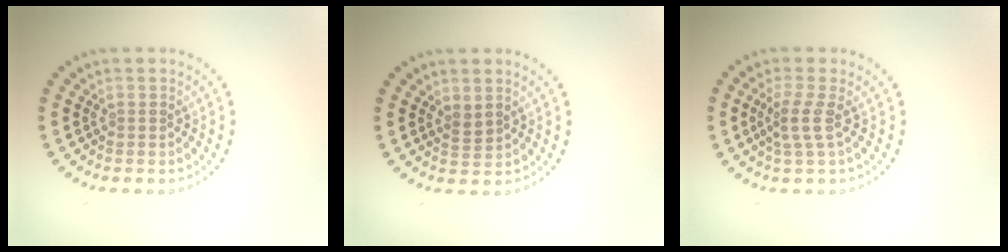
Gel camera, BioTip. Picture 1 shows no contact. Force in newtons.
{"total": 1.2, "press": 0.9, "slide": 0.7}
{"total": 2.1, "press": 1.6, "slide": 1.3}